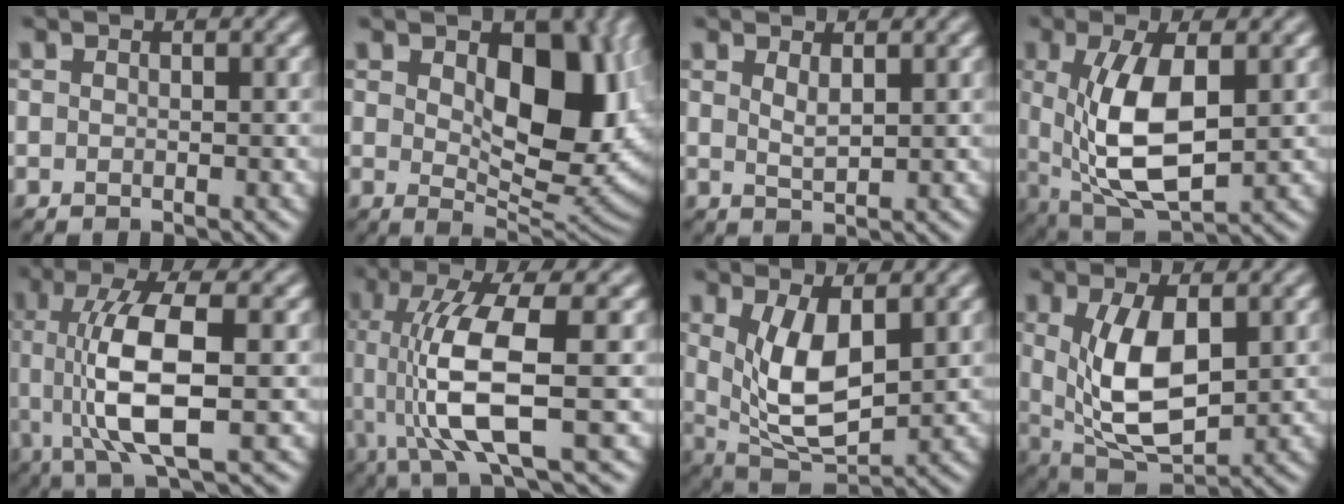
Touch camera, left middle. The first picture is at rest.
{"total": 10.8, "force": [2.2, 5.8, 8.8], "torque": [-0.125, -0.010, 0.041]}
{"total": 1.4, "force": [0.9, 0.3, 1.0], "torque": [-0.021, -0.004, 0.018]}
{"total": 8.8, "force": [0.6, 4.0, 7.9], "torque": [-0.163, -0.009, 0.015]}
{"total": 8.7, "force": [0.1, 2.6, 8.3], "torque": [-0.159, -0.002, 0.005]}
{"total": 9.2, "force": [-0.3, 2.4, 8.9], "torque": [-0.181, -0.007, 0.001]}
{"total": 6.5, "force": [1.3, 2.9, 5.6], "torque": [-0.117, -0.013, 0.030]}
{"total": 7.9, "force": [1.0, 3.9, 6.8], "torque": [-0.140, -0.007, 0.022]}